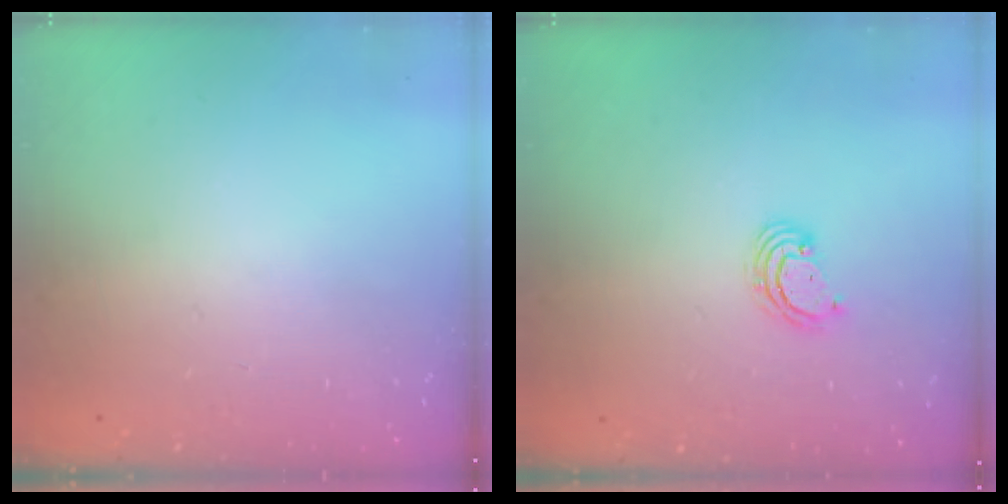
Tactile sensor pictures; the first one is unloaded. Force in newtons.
{"total": 3.5, "press": 3.5, "slide": 0.2}